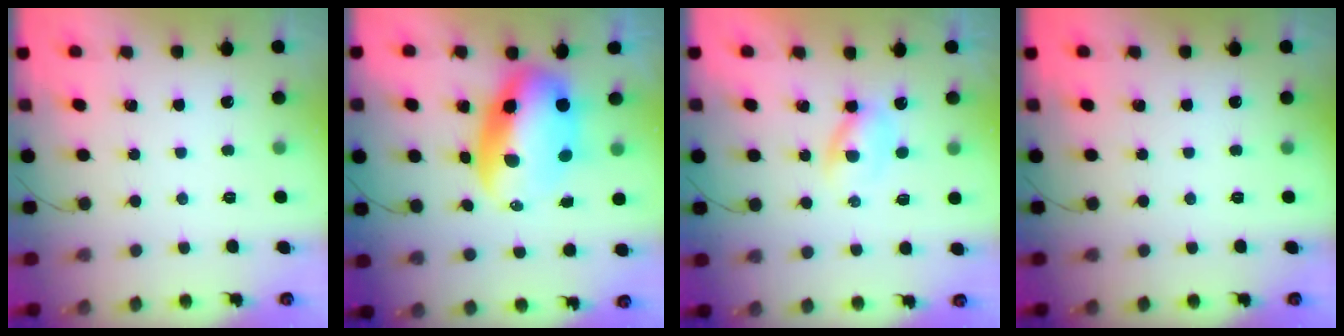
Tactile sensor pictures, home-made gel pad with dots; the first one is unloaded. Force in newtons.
{"total": 12.1, "press": 11.7, "slide": 3.0}
{"total": 3.0, "press": 2.7, "slide": 1.3}
{"total": 0.0}